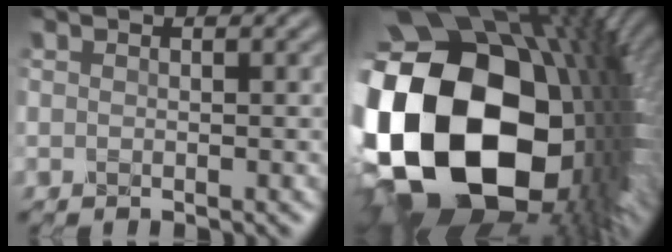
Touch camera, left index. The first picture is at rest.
{"total": 22.6, "force": [-4.0, 15.6, 15.8], "torque": [-0.347, -0.058, -0.036]}